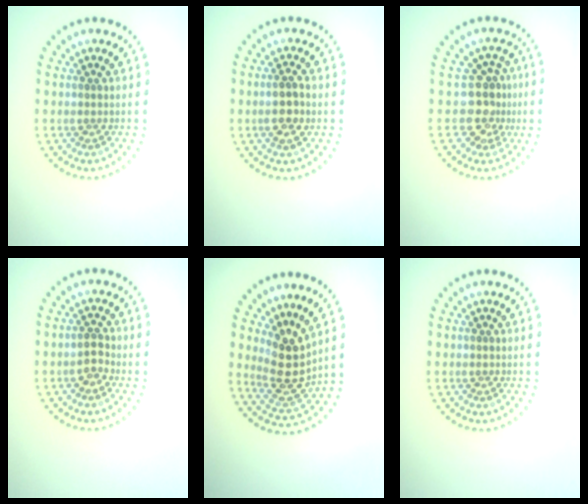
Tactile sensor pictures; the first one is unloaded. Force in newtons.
{"total": 1.9, "press": 1.8, "slide": 0.6}
{"total": 3.3, "press": 2.5, "slide": 2.2}
{"total": 1.8, "press": 1.8, "slide": 0.5}
{"total": 4.3, "press": 3.7, "slide": 2.1}
{"total": 0.0}